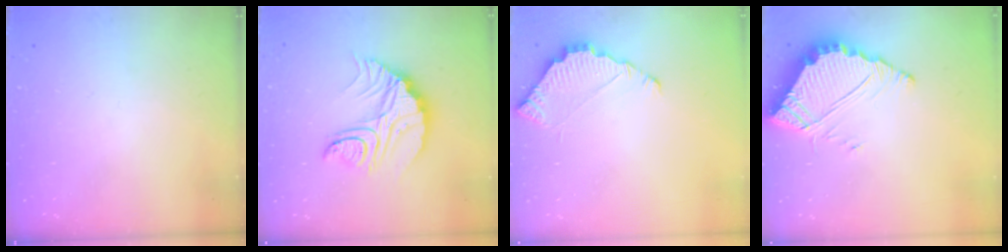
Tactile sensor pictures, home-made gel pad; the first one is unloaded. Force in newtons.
{"total": 12.9, "press": 12.9, "slide": 0.9}
{"total": 3.7, "press": 3.7, "slide": 0.3}
{"total": 8.0, "press": 7.9, "slide": 0.6}